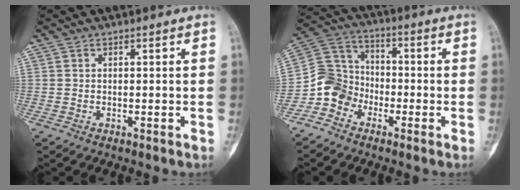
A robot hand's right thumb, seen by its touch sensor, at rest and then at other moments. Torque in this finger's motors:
{"motor_torque": [0.70, 0.27, 0.20, -0.51, -0.09]}